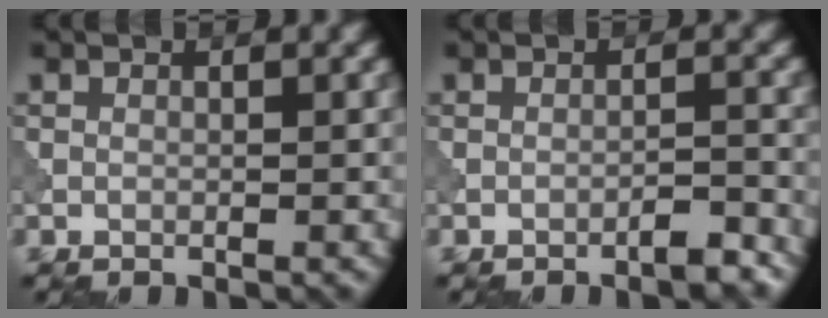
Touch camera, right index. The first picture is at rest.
{"total": 2.0, "force": [-1.6, 0.2, 1.3], "torque": [-0.017, 0.009, -0.027]}